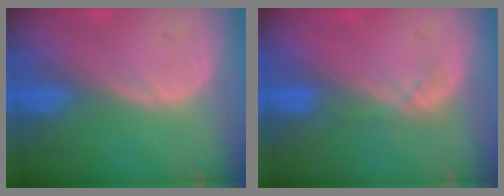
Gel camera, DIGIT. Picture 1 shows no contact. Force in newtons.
{"total": 2.1, "press": 1.9, "slide": 0.9}